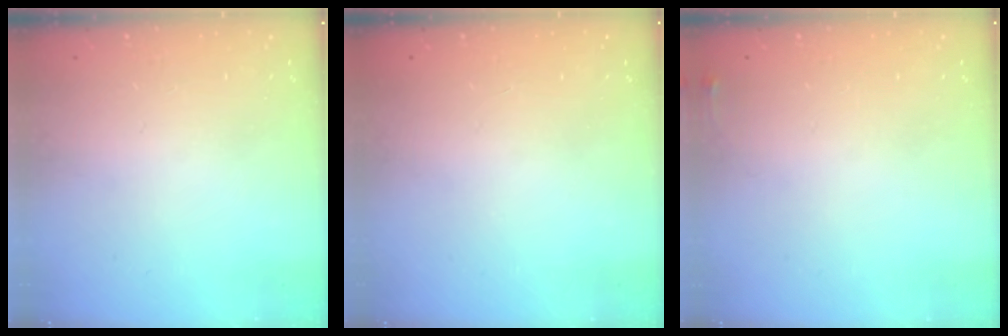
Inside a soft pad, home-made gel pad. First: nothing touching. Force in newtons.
{"total": 0.0}
{"total": 3.4, "press": 3.3, "slide": 0.5}